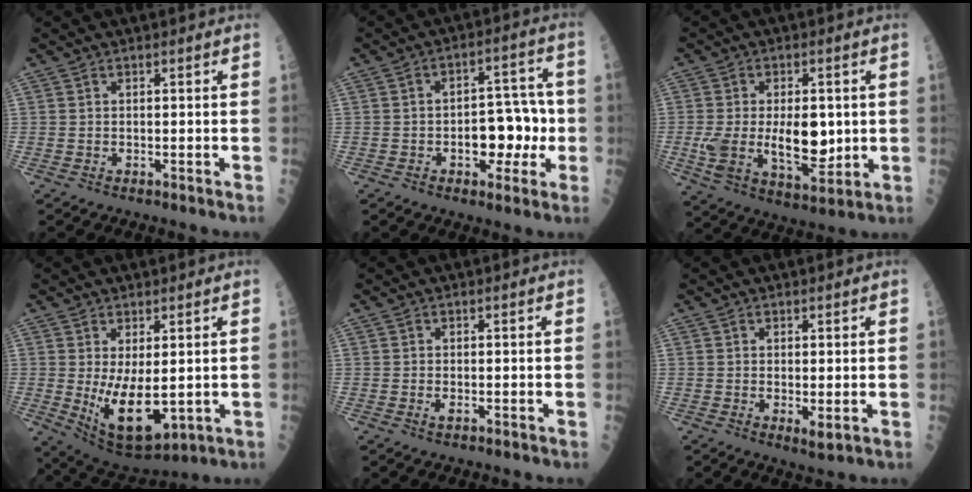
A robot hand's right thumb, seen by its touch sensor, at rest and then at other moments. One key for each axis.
{"total": 10.7, "fx": -2.1, "fy": 6.3, "fz": 8.4, "tx": -0.070, "ty": 0.040, "tz": -0.026}
{"total": 14.0, "fx": -0.1, "fy": 7.2, "fz": 12.1, "tx": -0.200, "ty": -0.018, "tz": 0.009}
{"total": 11.3, "fx": -0.7, "fy": 5.3, "fz": 10.0, "tx": -0.160, "ty": -0.021, "tz": 0.015}
{"total": 0.9, "fx": -0.3, "fy": 0.3, "fz": 0.8, "tx": -0.012, "ty": -0.001, "tz": -0.007}
{"total": 2.2, "fx": -0.2, "fy": 0.7, "fz": 2.1, "tx": -0.034, "ty": -0.008, "tz": 0.001}